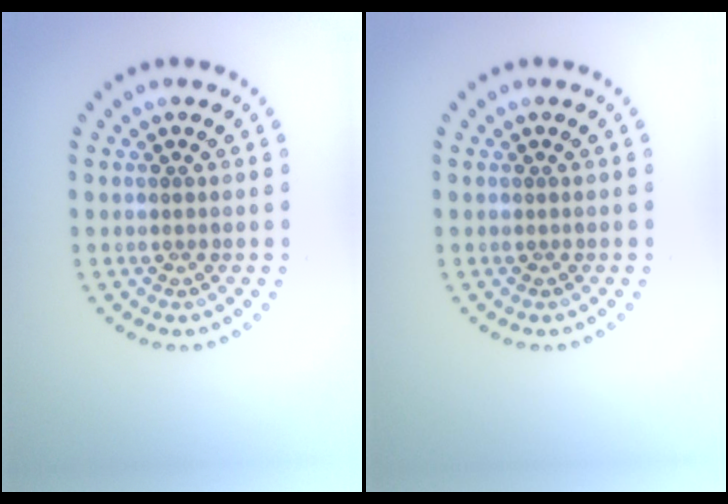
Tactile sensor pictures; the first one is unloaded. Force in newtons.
{"total": 0.0}